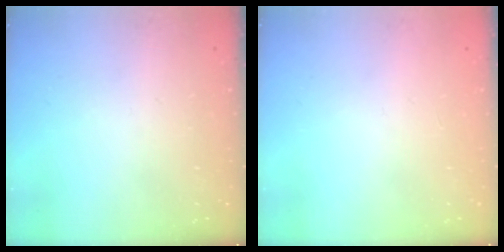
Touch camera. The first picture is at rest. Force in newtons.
{"total": 0.0}